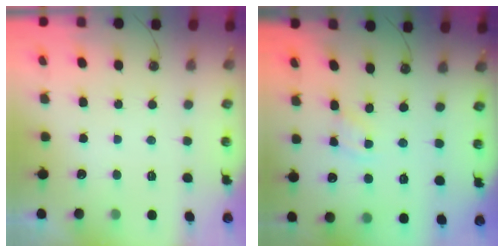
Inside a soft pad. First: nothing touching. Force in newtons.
{"total": 2.9, "press": 2.9, "slide": 0.4}